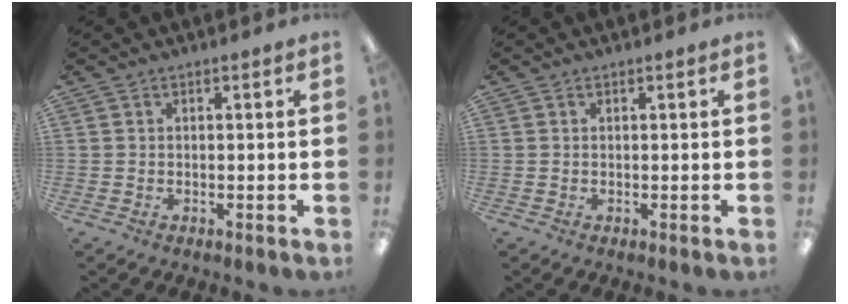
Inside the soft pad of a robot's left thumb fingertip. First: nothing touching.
{"total": 0.0}